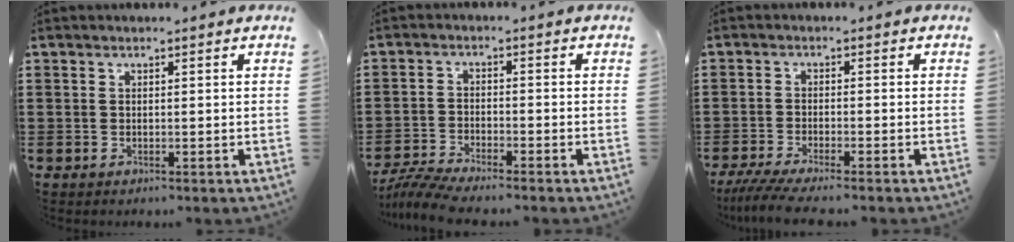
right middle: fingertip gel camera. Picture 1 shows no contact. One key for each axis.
{"total": 4.7, "fx": -4.5, "fy": 0.1, "fz": 1.6, "tx": -0.048, "ty": -0.013, "tz": -0.092}
{"total": 3.4, "fx": -3.0, "fy": 0.0, "fz": 1.7, "tx": -0.043, "ty": -0.011, "tz": -0.061}